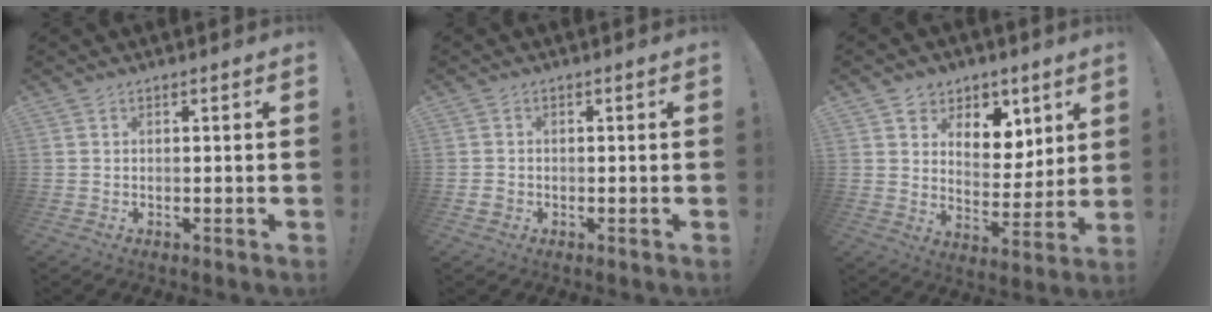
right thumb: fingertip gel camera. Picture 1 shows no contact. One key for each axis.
{"total": 1.7, "fx": -0.7, "fy": 1.4, "fz": 0.8, "tx": -0.017, "ty": 0.005, "tz": -0.012}
{"total": 9.3, "fx": 5.4, "fy": 7.0, "fz": 2.8, "tx": -0.035, "ty": -0.038, "tz": 0.108}